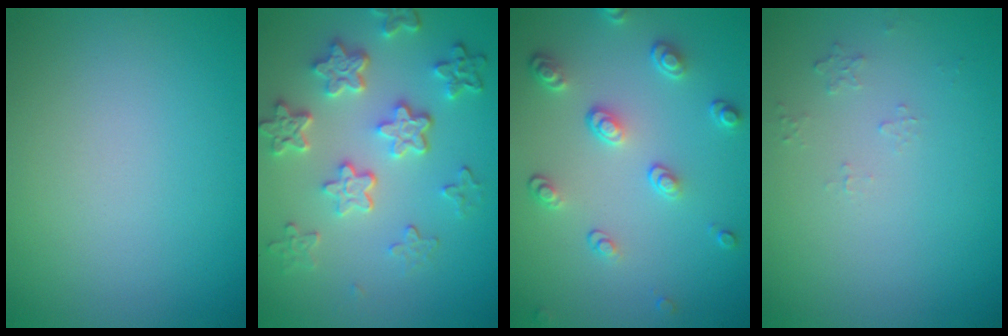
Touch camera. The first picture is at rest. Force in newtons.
{"total": 5.9, "press": 4.5, "slide": 3.8}
{"total": 3.7, "press": 2.9, "slide": 2.4}
{"total": 0.6, "press": 0.4, "slide": 0.5}